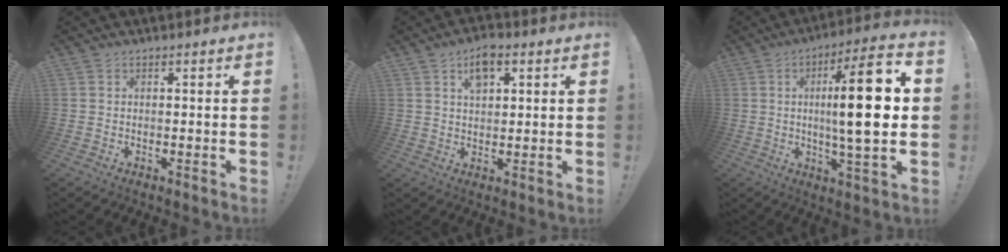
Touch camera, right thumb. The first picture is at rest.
{"total": 6.6, "force": [2.9, 3.7, 4.5], "torque": [-0.071, -0.001, 0.051]}
{"total": 19.4, "force": [1.4, 3.3, 19.0], "torque": [-0.307, -0.008, 0.005]}